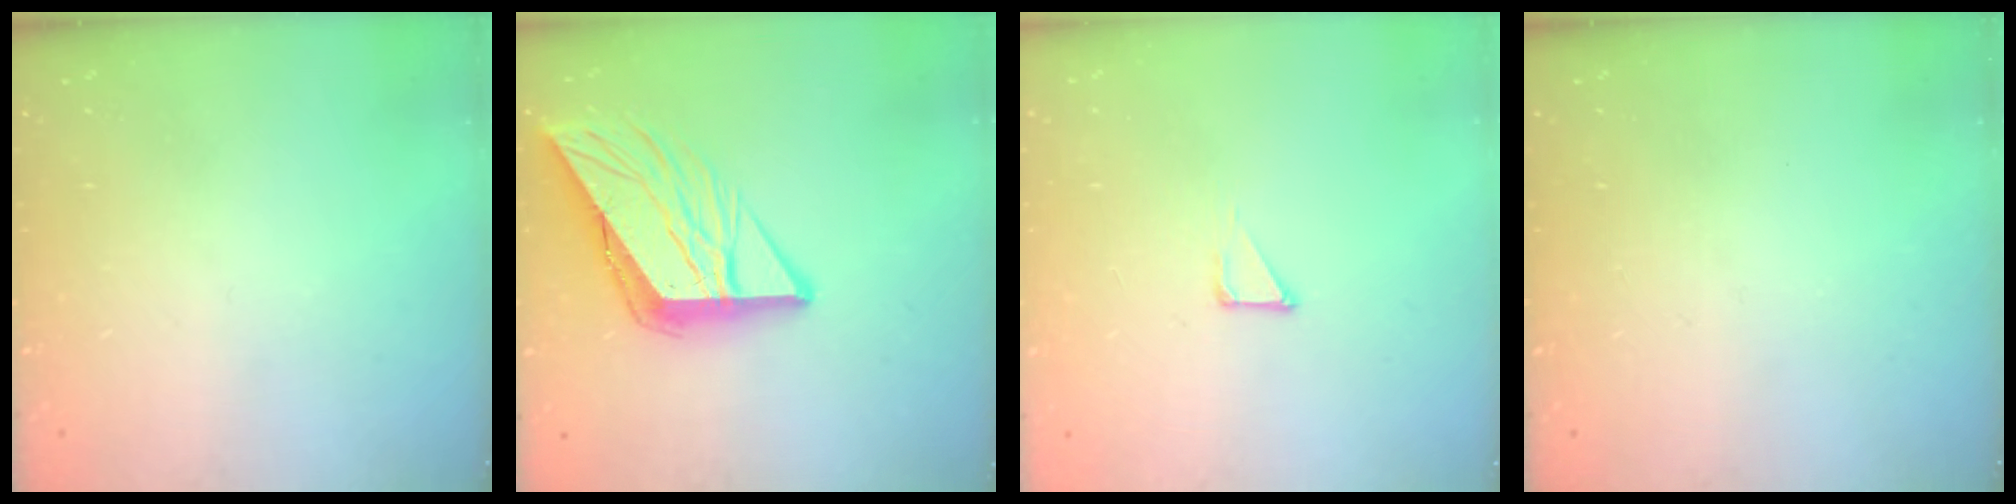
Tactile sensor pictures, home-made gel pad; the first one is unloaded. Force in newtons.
{"total": 12.2, "press": 12.2, "slide": 1.4}
{"total": 2.7, "press": 2.7, "slide": 0.3}
{"total": 0.0}